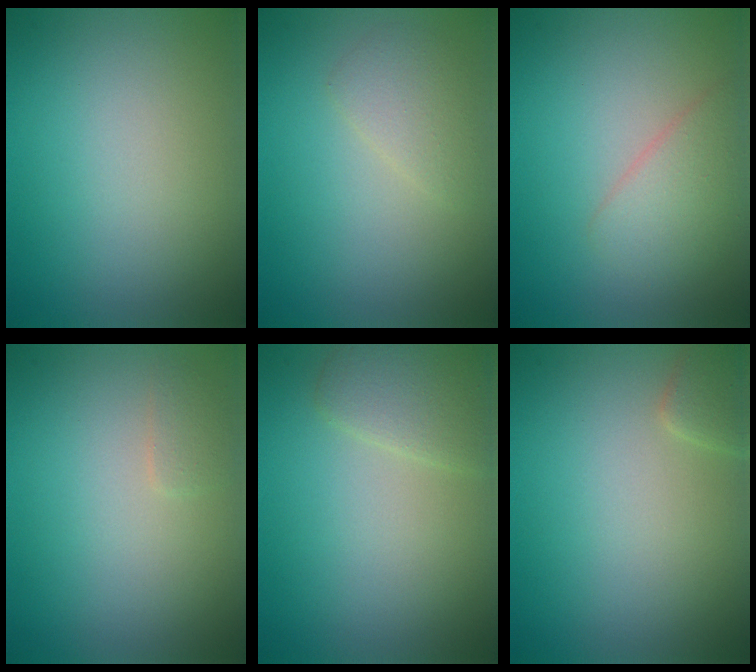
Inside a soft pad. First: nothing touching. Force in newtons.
{"total": 1.7, "press": 1.7, "slide": 0.1}
{"total": 2.3, "press": 2.3, "slide": 0.0}
{"total": 0.9, "press": 0.9, "slide": 0.1}
{"total": 2.6, "press": 2.6, "slide": 0.2}
{"total": 1.7, "press": 1.7, "slide": 0.1}